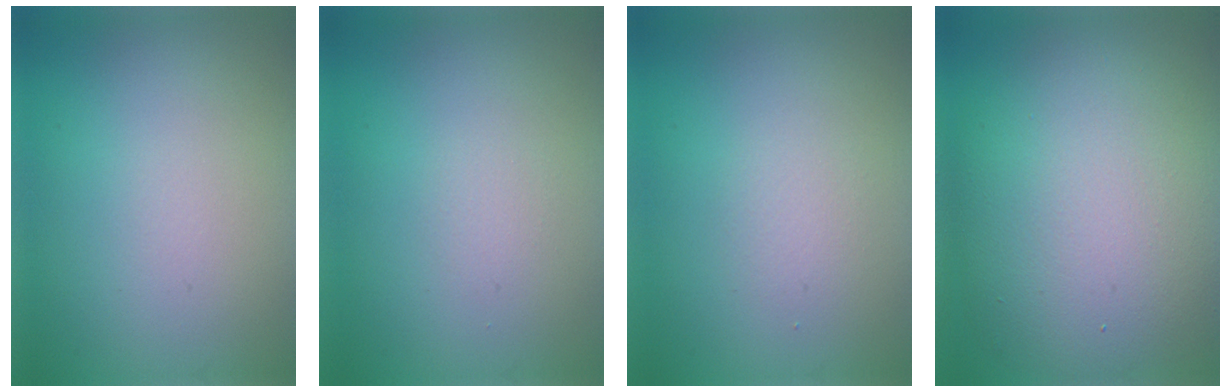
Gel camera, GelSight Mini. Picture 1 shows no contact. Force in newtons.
{"total": 0.6, "press": 0.6, "slide": 0.1}
{"total": 1.1, "press": 1.1, "slide": 0.1}
{"total": 12.8, "press": 12.8, "slide": 0.5}